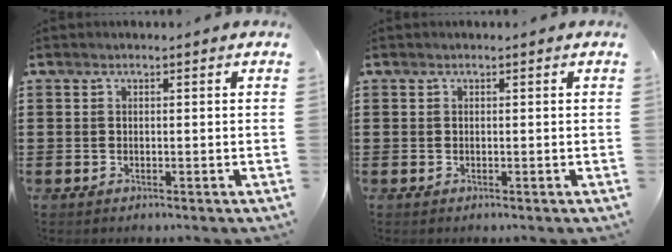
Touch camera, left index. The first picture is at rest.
{"total": 0.0}